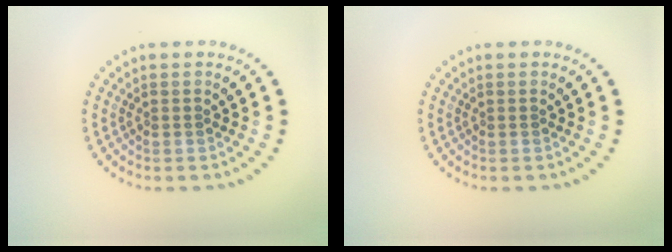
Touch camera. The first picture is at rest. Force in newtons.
{"total": 0.0}